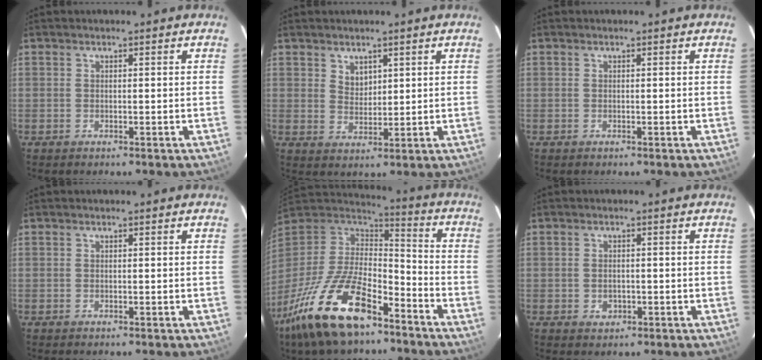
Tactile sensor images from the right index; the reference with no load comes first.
{"total": 3.3, "force": [2.0, 2.3, 1.3], "torque": [-0.015, 0.000, 0.038]}
{"total": 0.0}
{"total": 0.0}
{"total": 24.1, "force": [-15.2, 9.9, 15.8], "torque": [-0.324, -0.032, -0.268]}
{"total": 2.1, "force": [-0.5, 1.8, 0.9], "torque": [-0.016, 0.002, -0.003]}